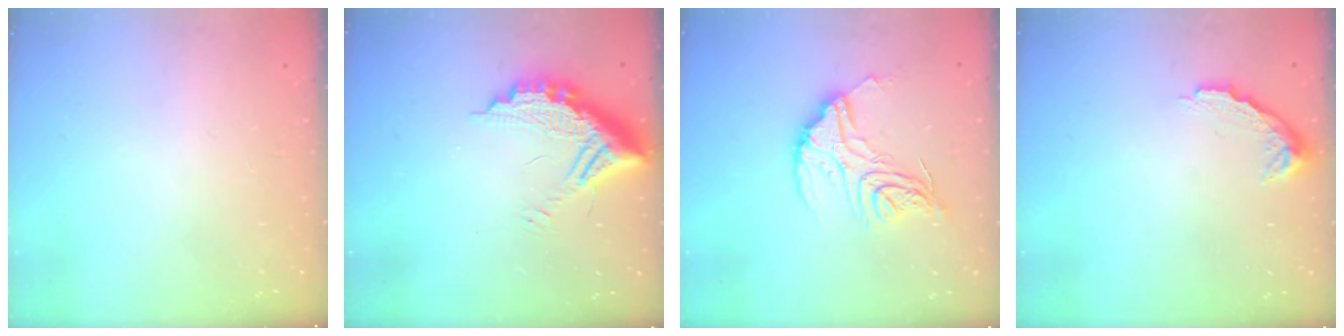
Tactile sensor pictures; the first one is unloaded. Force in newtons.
{"total": 13.8, "press": 13.8, "slide": 1.3}
{"total": 16.0, "press": 15.9, "slide": 1.5}
{"total": 7.6, "press": 7.6, "slide": 0.4}